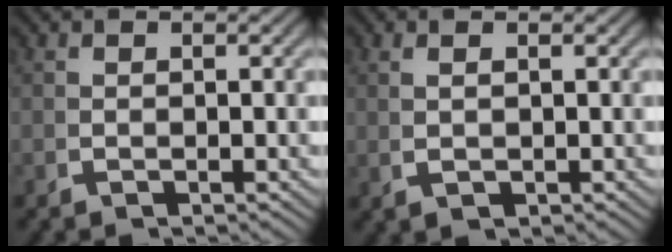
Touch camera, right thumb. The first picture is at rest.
{"total": 1.0, "force": [0.5, -0.1, 0.9], "torque": [-0.019, 0.006, 0.018]}